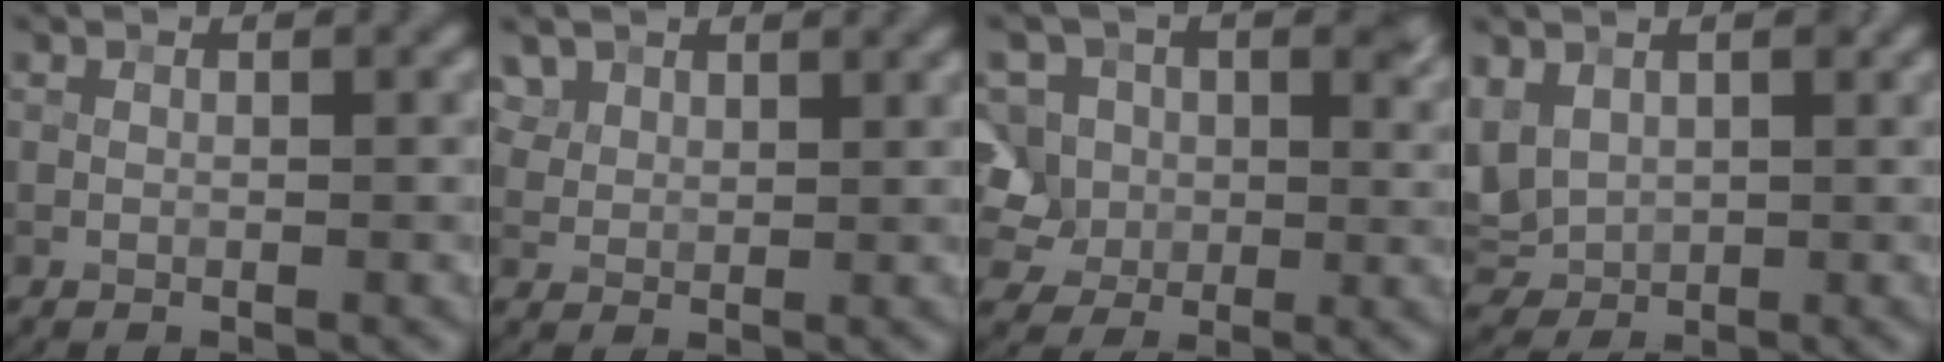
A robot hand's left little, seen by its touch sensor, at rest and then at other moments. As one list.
[{"total": 4.8, "force": [3.3, 3.0, 1.7], "torque": [-0.070, 0.000, 0.071]}, {"total": 9.5, "force": [3.2, 7.6, 4.7], "torque": [-0.082, 0.015, 0.028]}, {"total": 4.9, "force": [1.7, 3.7, 2.6], "torque": [-0.075, 0.007, 0.040]}]